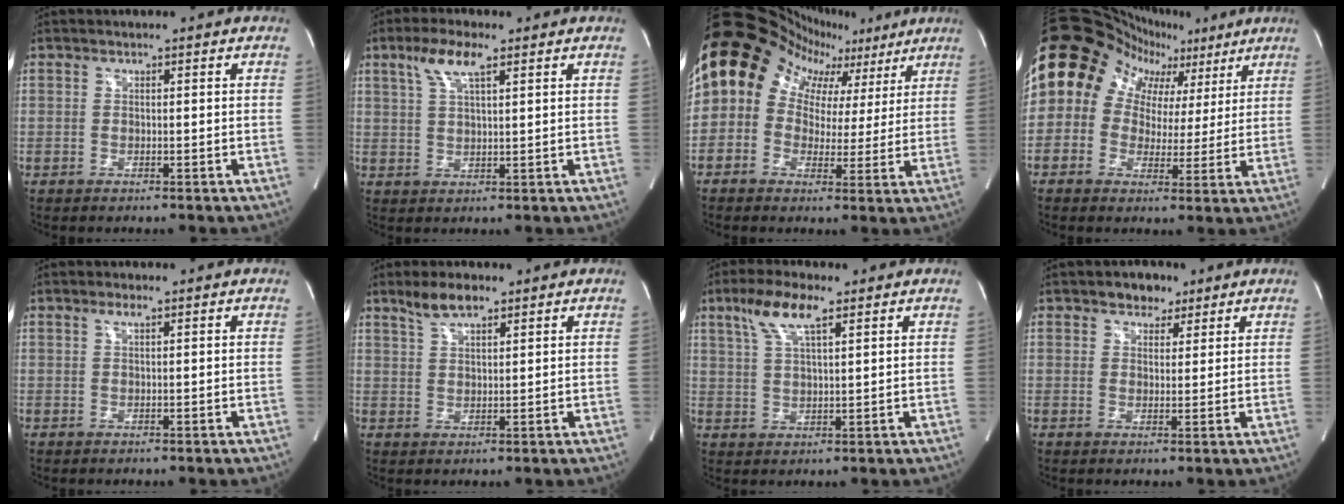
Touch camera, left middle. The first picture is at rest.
{"total": 5.8, "force": [3.2, 1.2, 4.6], "torque": [-0.101, 0.013, 0.064]}
{"total": 19.5, "force": [9.7, 14.3, 8.9], "torque": [-0.160, 0.091, 0.134]}
{"total": 17.7, "force": [7.3, 14.3, 7.5], "torque": [-0.123, 0.081, 0.106]}
{"total": 1.0, "force": [0.6, 0.1, 0.8], "torque": [-0.018, 0.003, 0.011]}
{"total": 4.6, "force": [3.4, 1.3, 2.8], "torque": [-0.061, 0.008, 0.068]}
{"total": 7.3, "force": [4.2, 1.6, 5.7], "torque": [-0.123, 0.013, 0.083]}
{"total": 3.9, "force": [2.6, 2.7, 1.2], "torque": [-0.013, 0.005, 0.040]}